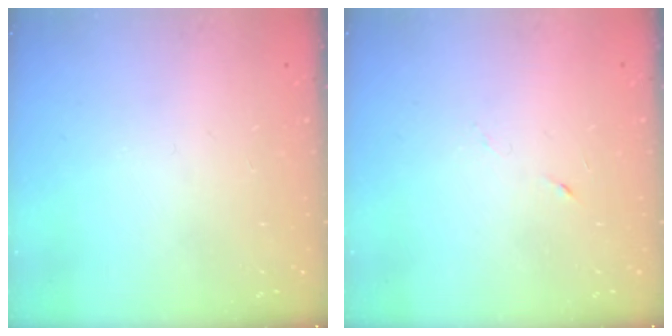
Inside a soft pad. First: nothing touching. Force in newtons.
{"total": 3.4, "press": 3.2, "slide": 0.9}